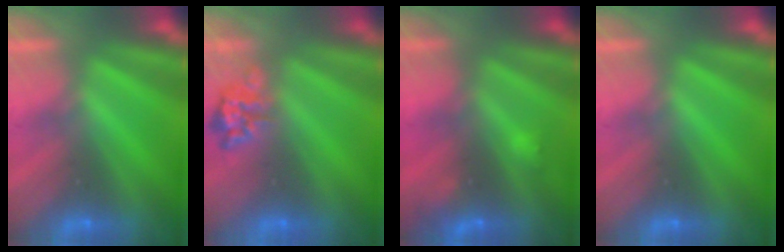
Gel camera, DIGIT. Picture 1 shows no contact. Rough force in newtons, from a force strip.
{"total": 2.4}
{"total": 2.3}
{"total": 0.0}